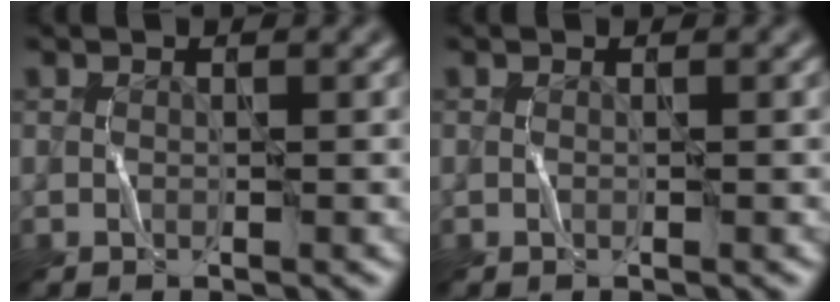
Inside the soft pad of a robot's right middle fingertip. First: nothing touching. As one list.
[{"total": 0.0}]